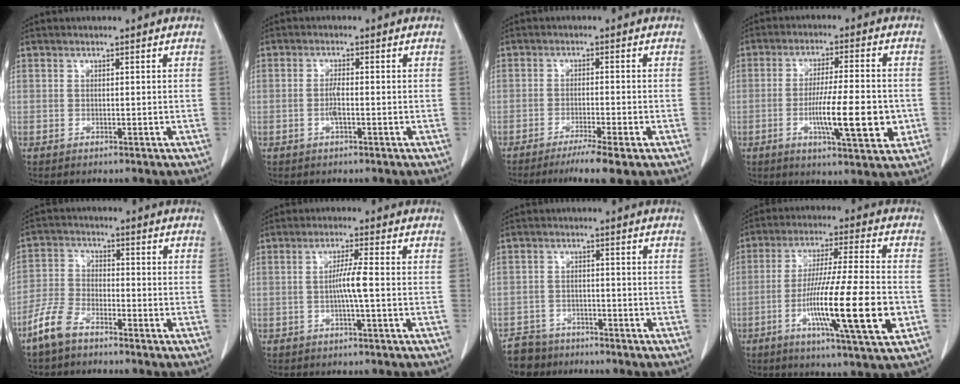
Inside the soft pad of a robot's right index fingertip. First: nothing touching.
{"total": 2.1, "force": [-0.6, 0.3, 2.0], "torque": [-0.044, 0.000, -0.013]}
{"total": 6.2, "force": [-4.2, -0.1, 4.6], "torque": [-0.068, -0.013, -0.066]}
{"total": 11.3, "force": [-2.7, 1.6, 10.9], "torque": [-0.174, -0.008, -0.043]}
{"total": 6.3, "force": [-4.7, 2.6, 3.2], "torque": [-0.083, -0.002, -0.101]}
{"total": 3.7, "force": [-0.6, -0.5, 3.6], "torque": [-0.068, 0.001, -0.011]}
{"total": 5.3, "force": [-4.3, 2.9, -0.5], "torque": [0.013, 0.002, -0.079]}
{"total": 16.2, "force": [-4.7, 0.3, 15.5], "torque": [-0.275, -0.019, -0.083]}